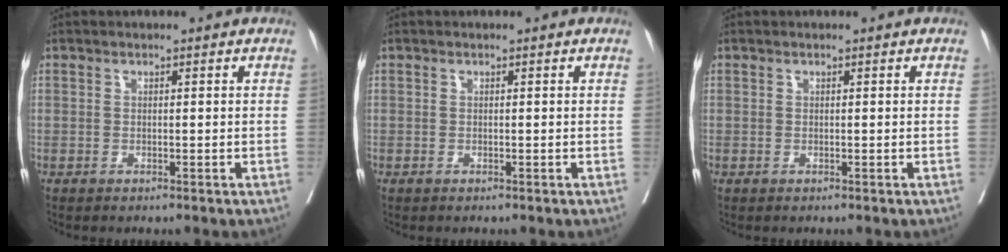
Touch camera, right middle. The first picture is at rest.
{"total": 0.0}
{"total": 0.0}